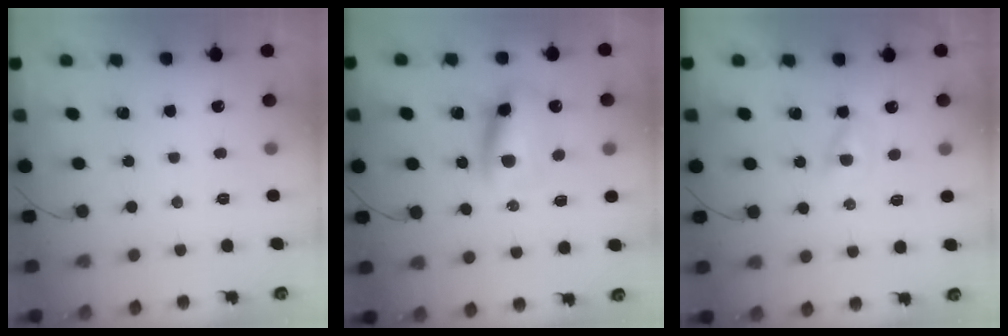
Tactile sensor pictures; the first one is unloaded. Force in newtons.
{"total": 10.7, "press": 10.4, "slide": 2.8}
{"total": 1.7, "press": 1.5, "slide": 0.7}